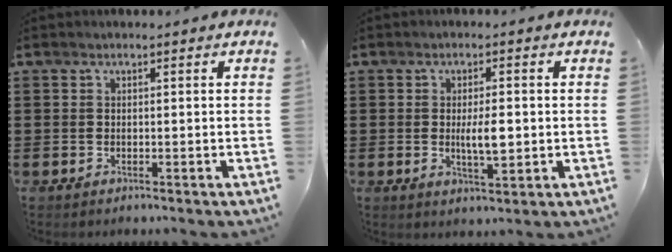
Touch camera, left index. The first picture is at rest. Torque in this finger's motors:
{"motor_torque": [1.08, -0.05, 0.18, 0.07]}